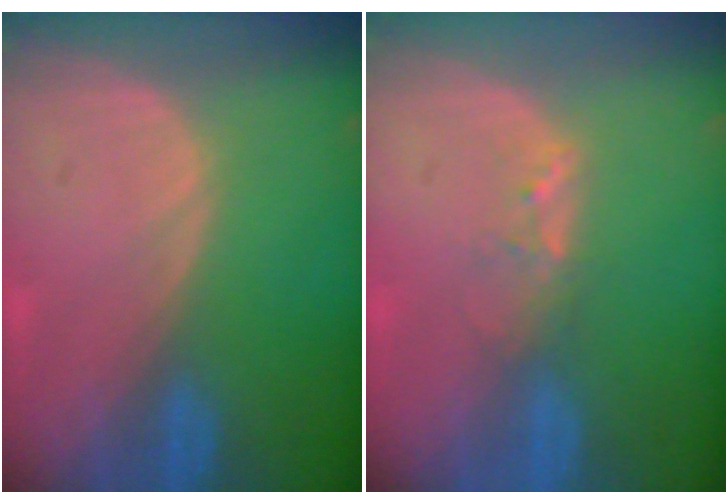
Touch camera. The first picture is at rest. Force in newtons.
{"total": 2.0, "press": 1.9, "slide": 0.4}